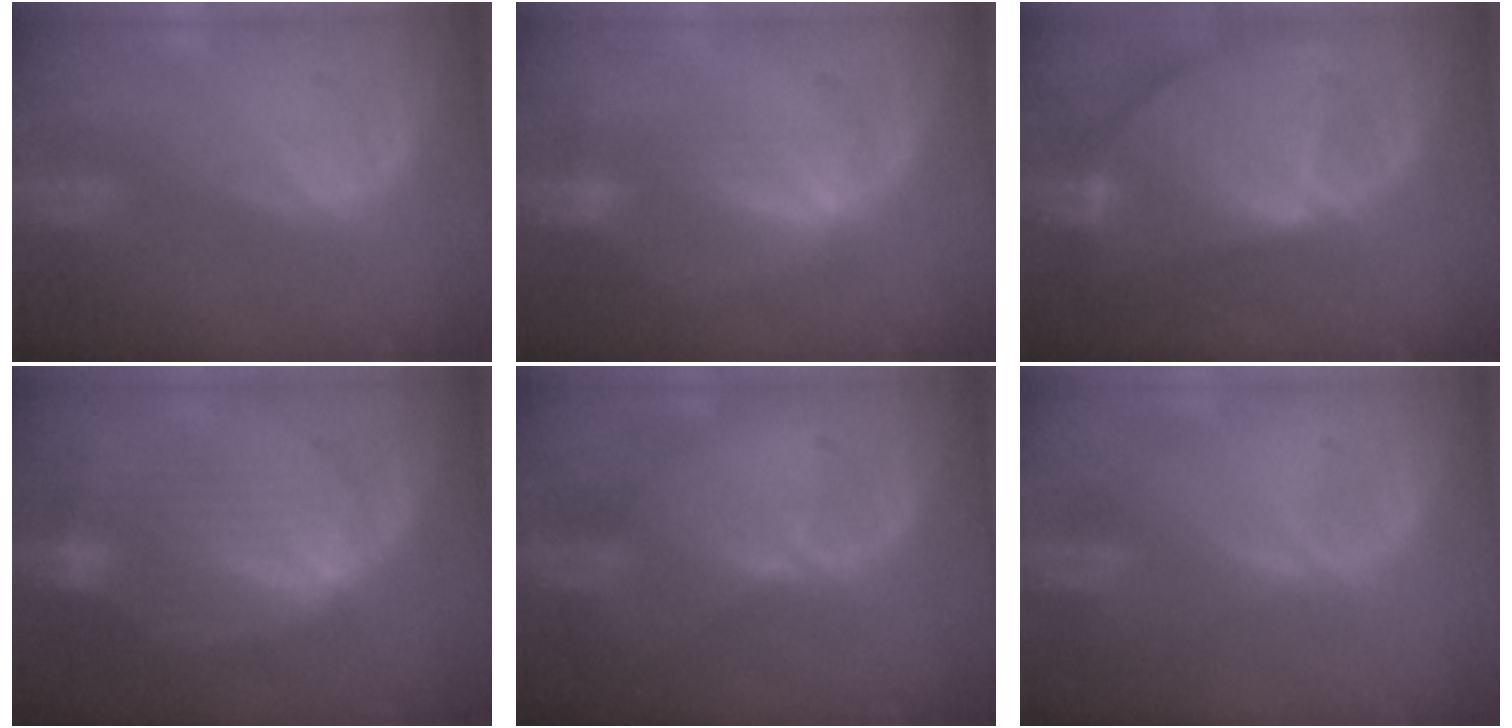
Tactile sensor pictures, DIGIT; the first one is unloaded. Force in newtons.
{"total": 3.2, "press": 3.2, "slide": 0.4}
{"total": 9.5, "press": 8.2, "slide": 4.8}
{"total": 8.5, "press": 7.9, "slide": 3.0}
{"total": 2.3, "press": 1.8, "slide": 1.4}
{"total": 0.0}